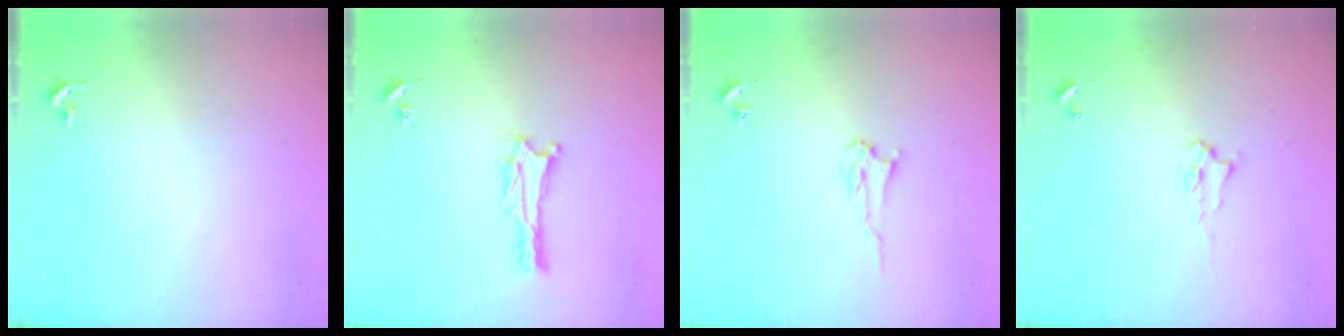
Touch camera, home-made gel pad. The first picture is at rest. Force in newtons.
{"total": 3.4, "press": 3.4, "slide": 0.2}
{"total": 2.8, "press": 2.8, "slide": 0.4}
{"total": 2.2, "press": 2.2, "slide": 0.4}